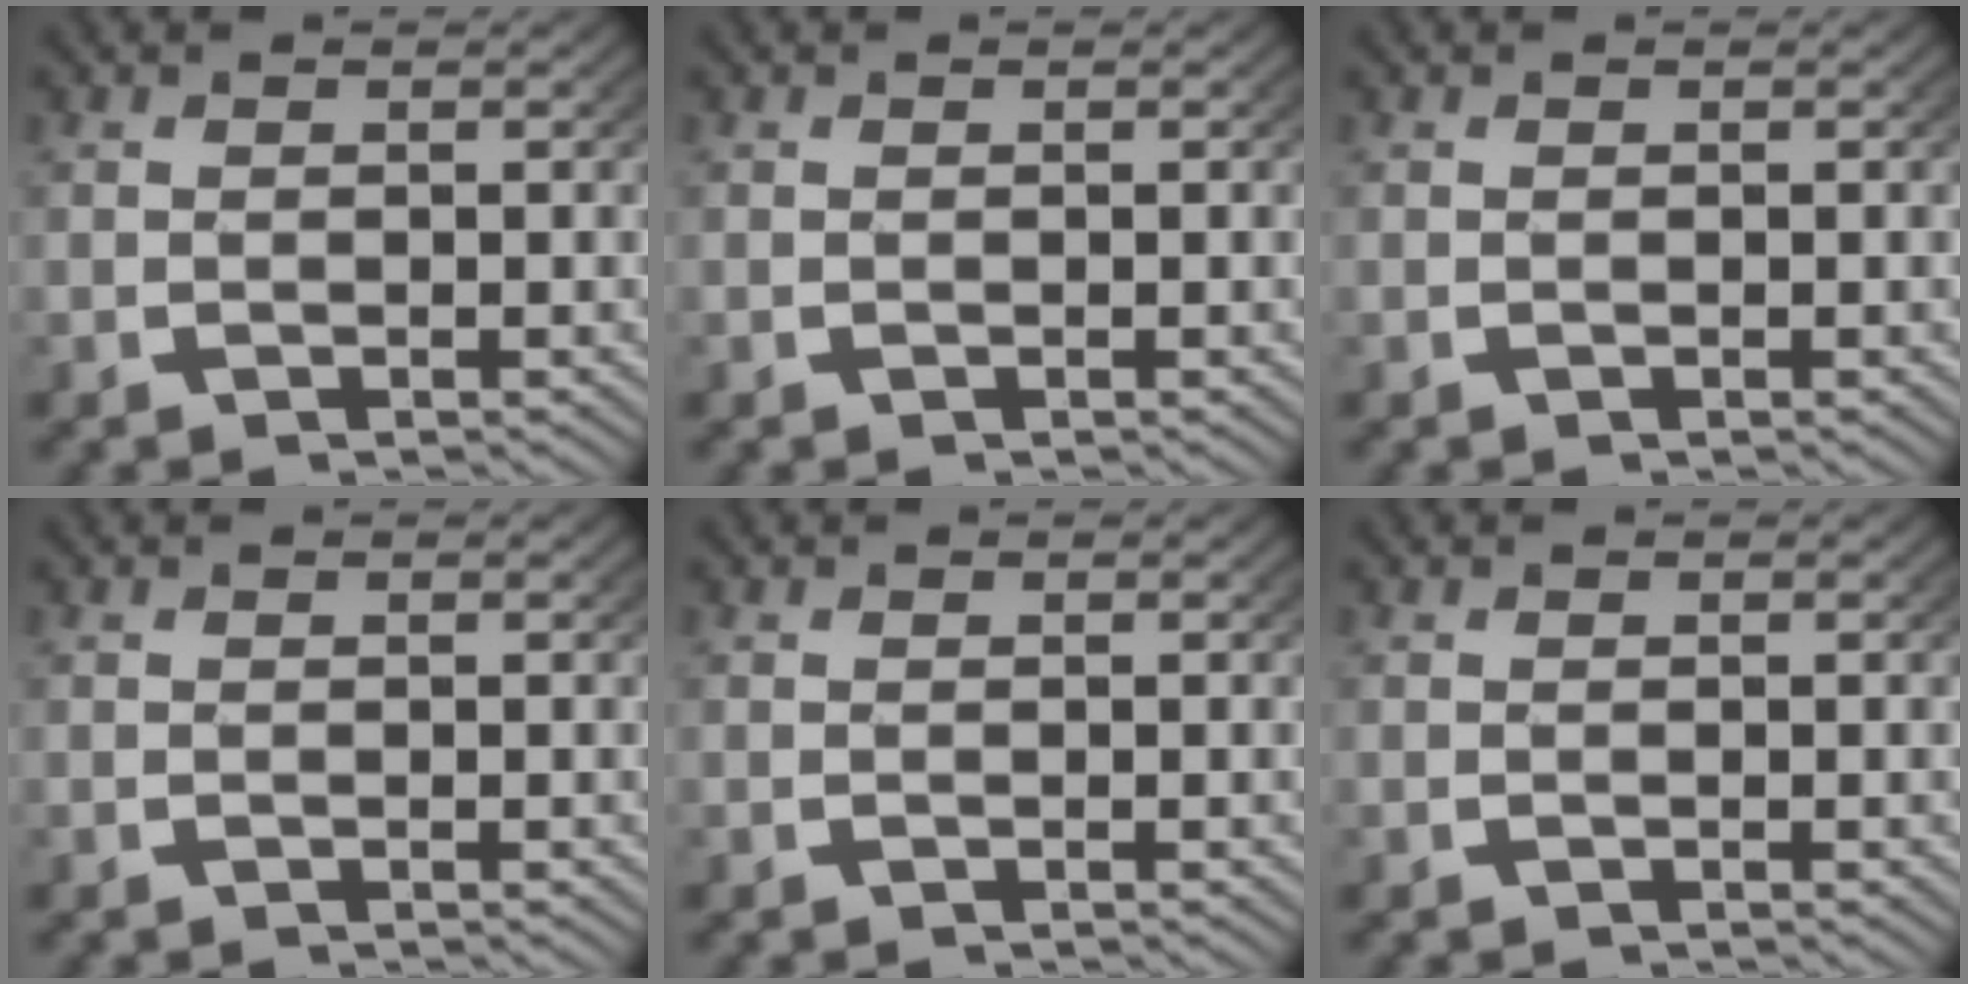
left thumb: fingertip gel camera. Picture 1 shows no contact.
{"total": 0.0}
{"total": 0.0}
{"total": 0.0}
{"total": 0.0}
{"total": 0.0}